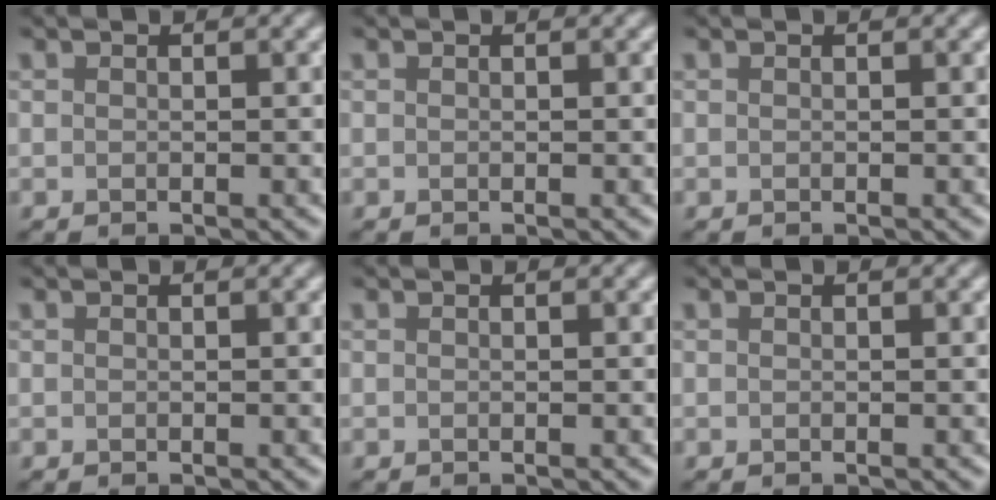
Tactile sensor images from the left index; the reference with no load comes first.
{"total": 0.0}
{"total": 0.0}
{"total": 0.0}
{"total": 0.0}
{"total": 0.0}